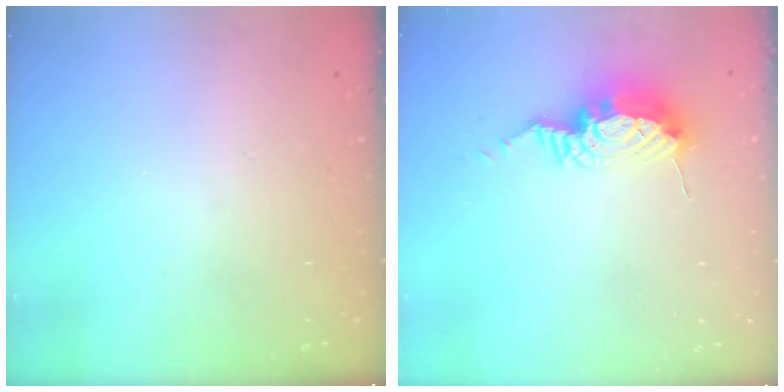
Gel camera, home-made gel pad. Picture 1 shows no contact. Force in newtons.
{"total": 10.2, "press": 10.1, "slide": 1.1}